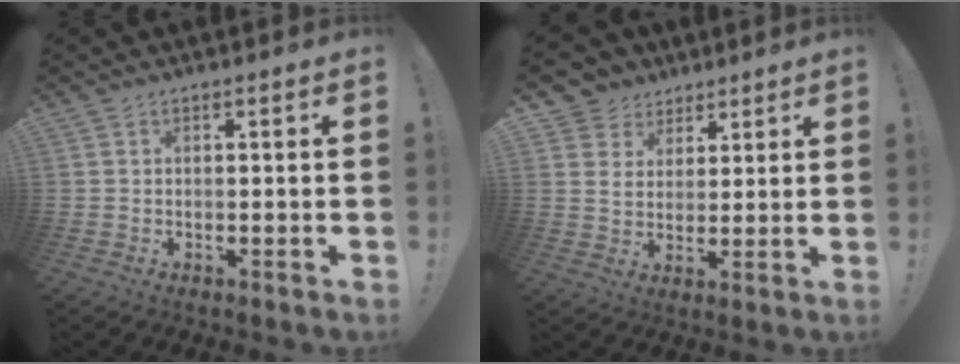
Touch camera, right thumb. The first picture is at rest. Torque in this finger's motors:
{"motor_torque": [0.16, 0.25, 0.06, 0.01, 0.03]}